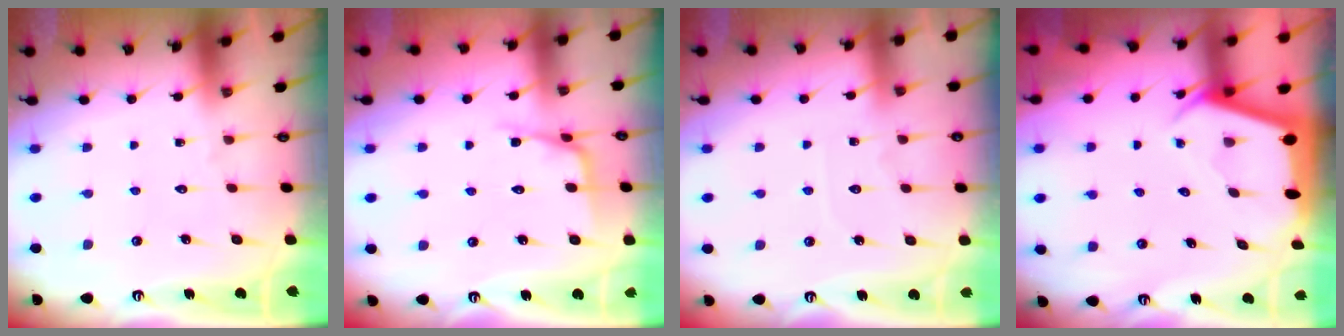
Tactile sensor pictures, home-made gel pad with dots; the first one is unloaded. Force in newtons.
{"total": 3.7, "press": 3.6, "slide": 0.5}
{"total": 2.8, "press": 2.8, "slide": 0.4}
{"total": 4.0, "press": 3.9, "slide": 0.3}